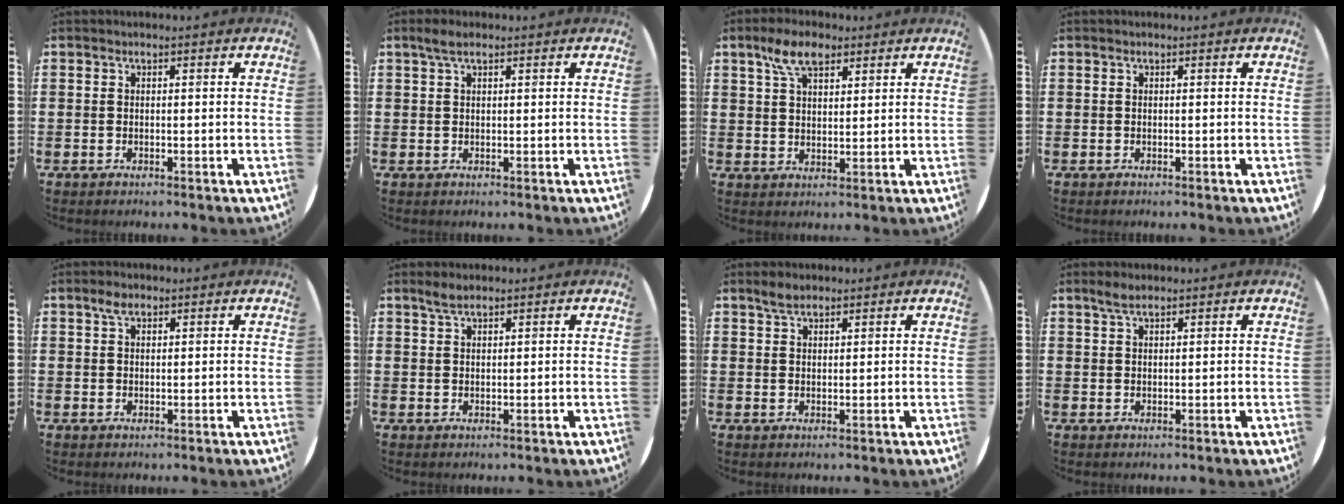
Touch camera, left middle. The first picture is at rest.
{"total": 2.0, "force": [1.3, 0.6, 1.3], "torque": [-0.029, 0.004, 0.023]}
{"total": 6.0, "force": [3.9, 2.9, 3.5], "torque": [-0.063, 0.002, 0.068]}
{"total": 0.0}
{"total": 2.1, "force": [1.4, 1.1, 1.1], "torque": [-0.018, 0.001, 0.025]}
{"total": 2.0, "force": [1.7, 0.5, 1.1], "torque": [-0.023, 0.003, 0.030]}
{"total": 2.2, "force": [1.9, 0.9, 0.8], "torque": [-0.011, 0.000, 0.035]}
{"total": 2.2, "force": [1.7, 0.6, 1.2], "torque": [-0.027, 0.004, 0.031]}